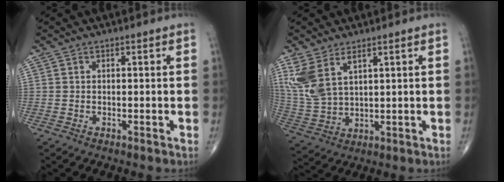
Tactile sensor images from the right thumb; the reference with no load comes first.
{"total": 9.6, "force": [5.0, 4.7, 6.8], "torque": [-0.155, -0.013, 0.115]}